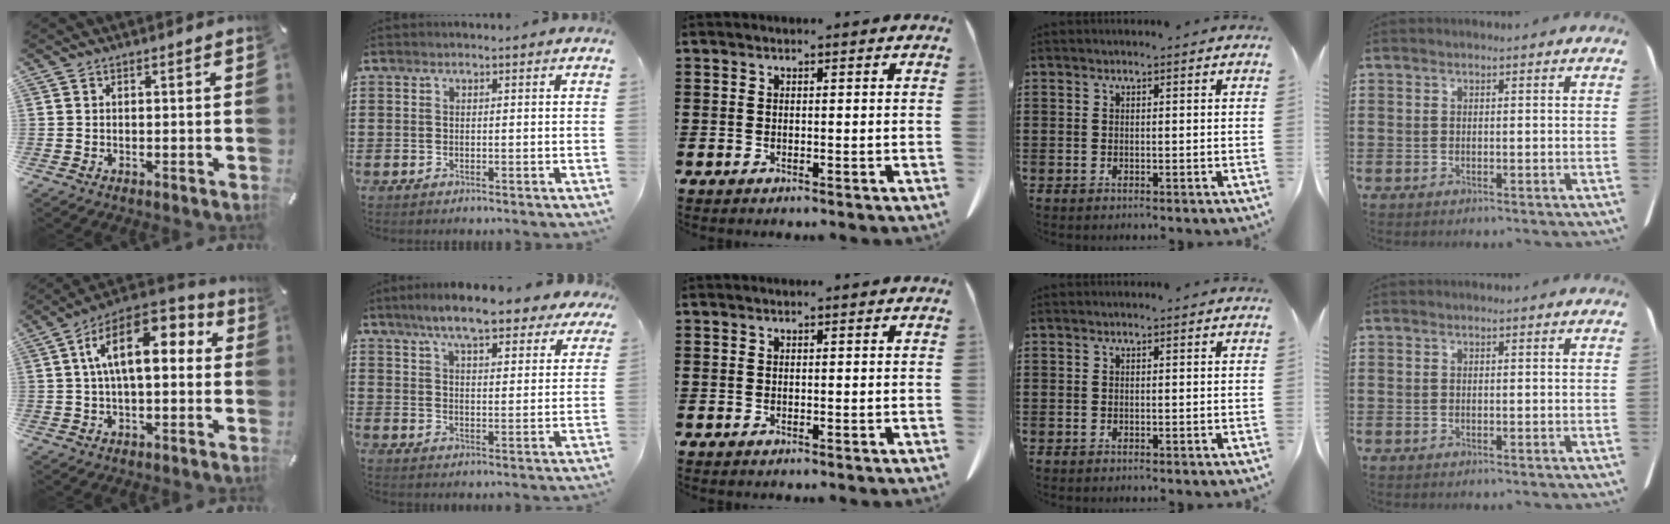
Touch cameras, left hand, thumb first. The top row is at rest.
{"thumb": {"total": 14.1, "force": [3.4, 6.8, 11.9], "torque": [-0.215, -0.011, 0.058]}, "index": {"total": 8.7, "force": [7.5, 1.2, 4.3], "torque": [-0.100, -0.021, 0.133]}}